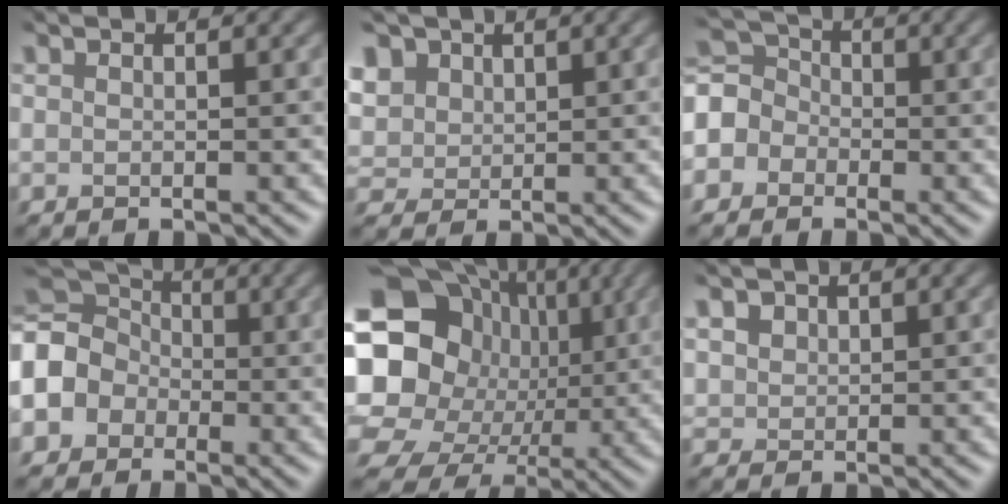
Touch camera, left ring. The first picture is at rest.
{"total": 3.3, "force": [1.7, 2.7, 1.0], "torque": [-0.051, -0.001, 0.045]}
{"total": 4.4, "force": [-2.2, 3.7, 0.8], "torque": [-0.020, 0.015, -0.043]}
{"total": 7.7, "force": [-2.2, 6.5, 3.5], "torque": [-0.096, 0.008, -0.057]}
{"total": 16.3, "force": [0.7, 14.2, 8.0], "torque": [-0.166, 0.000, 0.011]}
{"total": 1.5, "force": [1.1, 1.0, 0.3], "torque": [-0.017, 0.001, 0.037]}